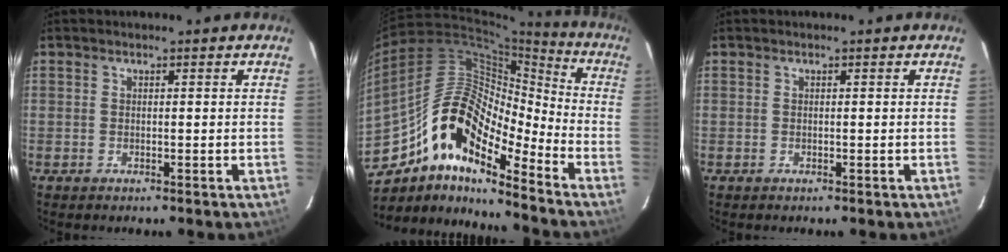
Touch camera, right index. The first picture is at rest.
{"total": 17.9, "force": [-11.5, 6.4, 12.0], "torque": [-0.204, 0.003, -0.228]}
{"total": 0.0}